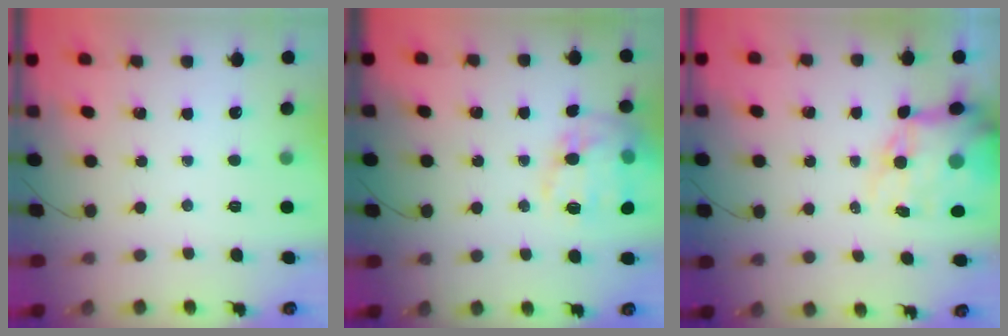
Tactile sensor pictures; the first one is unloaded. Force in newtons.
{"total": 17.5, "press": 17.4, "slide": 1.3}
{"total": 14.5, "press": 14.0, "slide": 3.8}